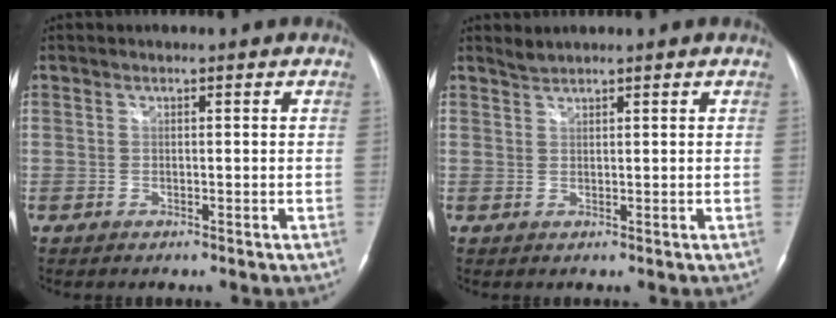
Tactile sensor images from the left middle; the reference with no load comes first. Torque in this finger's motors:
{"motor_torque": [0.12, 0.02, -0.05, 0.00]}